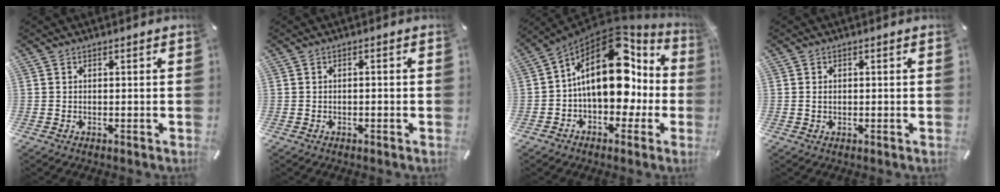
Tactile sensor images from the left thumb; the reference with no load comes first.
{"total": 0.9, "force": [-0.6, 0.3, 0.6], "torque": [-0.013, 0.000, -0.011]}
{"total": 21.7, "force": [4.1, 13.5, 16.5], "torque": [-0.248, -0.025, 0.072]}
{"total": 1.1, "force": [0.0, 0.8, 0.7], "torque": [-0.017, 0.004, -0.001]}